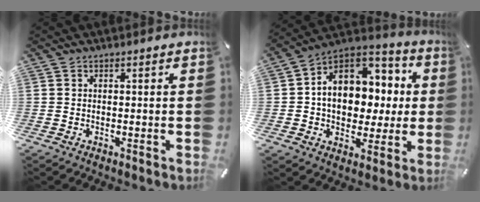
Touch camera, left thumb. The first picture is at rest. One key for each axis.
{"total": 13.1, "fx": 0.7, "fy": 10.9, "fz": 7.2, "tx": -0.120, "ty": -0.010, "tz": 0.020}